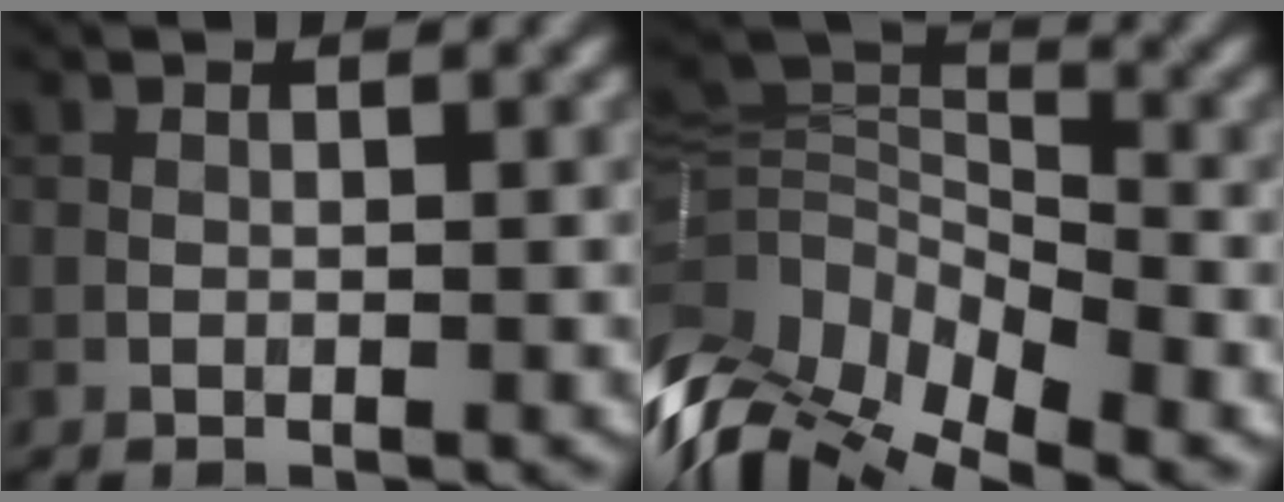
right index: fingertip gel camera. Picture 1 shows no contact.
{"total": 11.6, "force": [-4.5, 6.0, 8.8], "torque": [-0.158, 0.018, -0.049]}